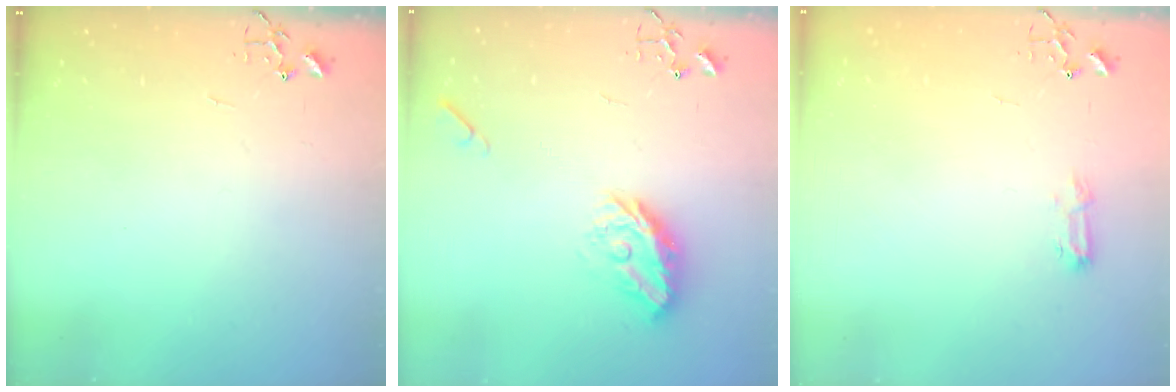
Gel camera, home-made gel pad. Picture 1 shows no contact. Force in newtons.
{"total": 11.3, "press": 11.3, "slide": 0.6}
{"total": 7.7, "press": 7.6, "slide": 0.9}